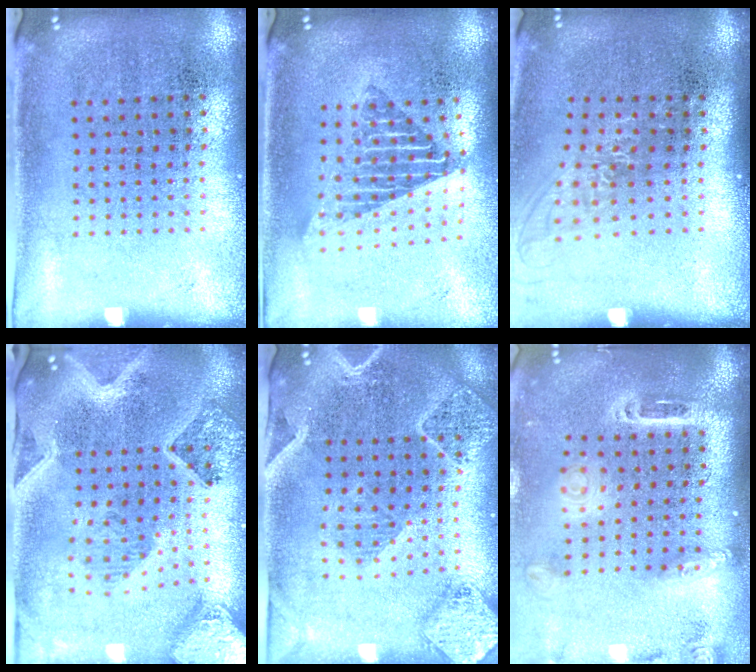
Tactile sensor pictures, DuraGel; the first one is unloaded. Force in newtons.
{"total": 1.7, "press": 1.4, "slide": 1.0}
{"total": 1.2, "press": 1.0, "slide": 0.7}
{"total": 3.2, "press": 2.7, "slide": 1.6}
{"total": 2.3, "press": 2.1, "slide": 0.9}
{"total": 2.5, "press": 1.9, "slide": 1.7}